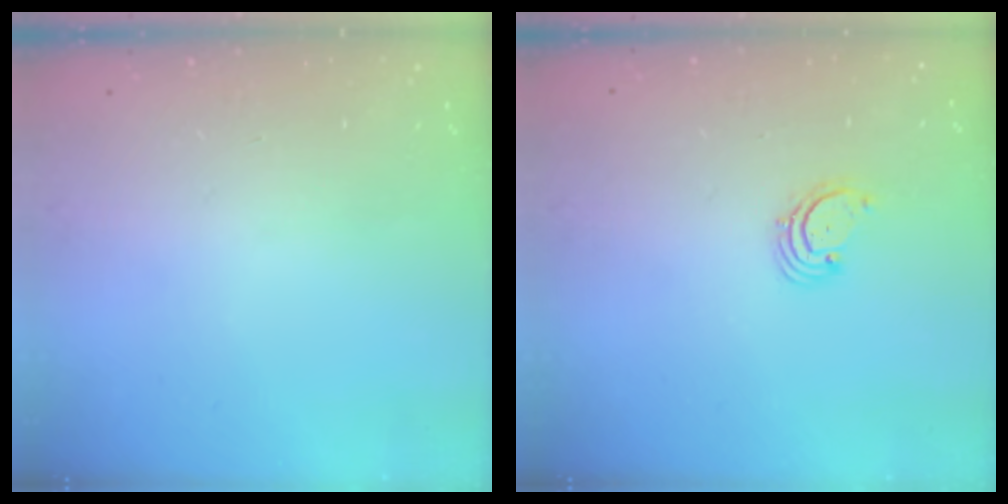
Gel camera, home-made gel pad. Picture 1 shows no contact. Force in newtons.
{"total": 1.7, "press": 1.7, "slide": 0.2}